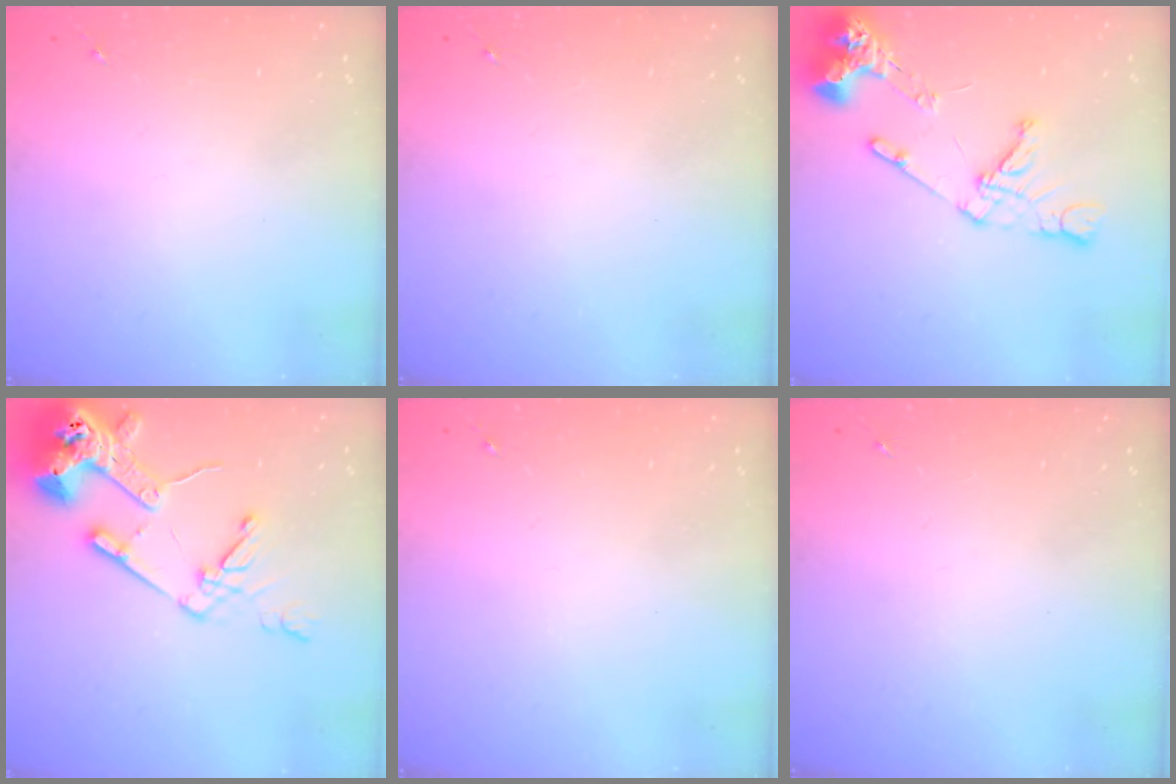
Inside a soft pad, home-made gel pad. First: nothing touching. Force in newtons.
{"total": 0.0}
{"total": 15.7, "press": 15.5, "slide": 1.9}
{"total": 17.2, "press": 17.1, "slide": 2.2}
{"total": 0.0}
{"total": 0.0}